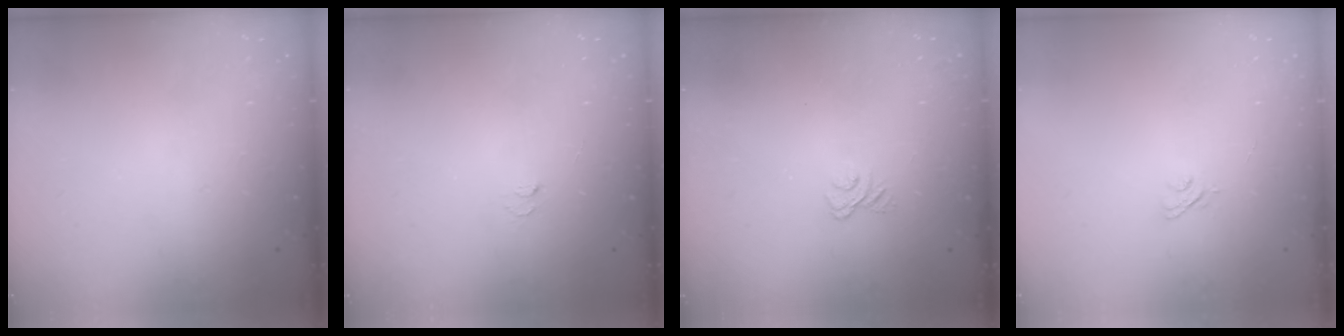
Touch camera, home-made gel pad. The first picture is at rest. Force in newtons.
{"total": 2.9, "press": 2.9, "slide": 0.3}
{"total": 2.3, "press": 2.0, "slide": 1.2}
{"total": 3.6, "press": 3.4, "slide": 1.2}